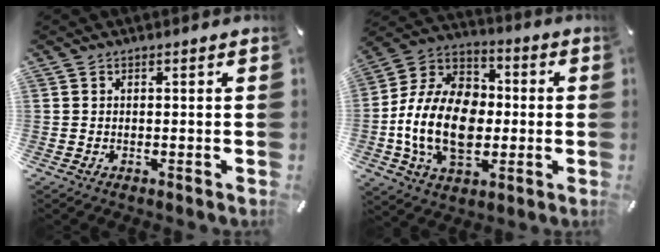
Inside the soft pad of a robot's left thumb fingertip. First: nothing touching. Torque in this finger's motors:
{"motor_torque": [1.64, 3.37, 0.90, 0.06, 0.30]}